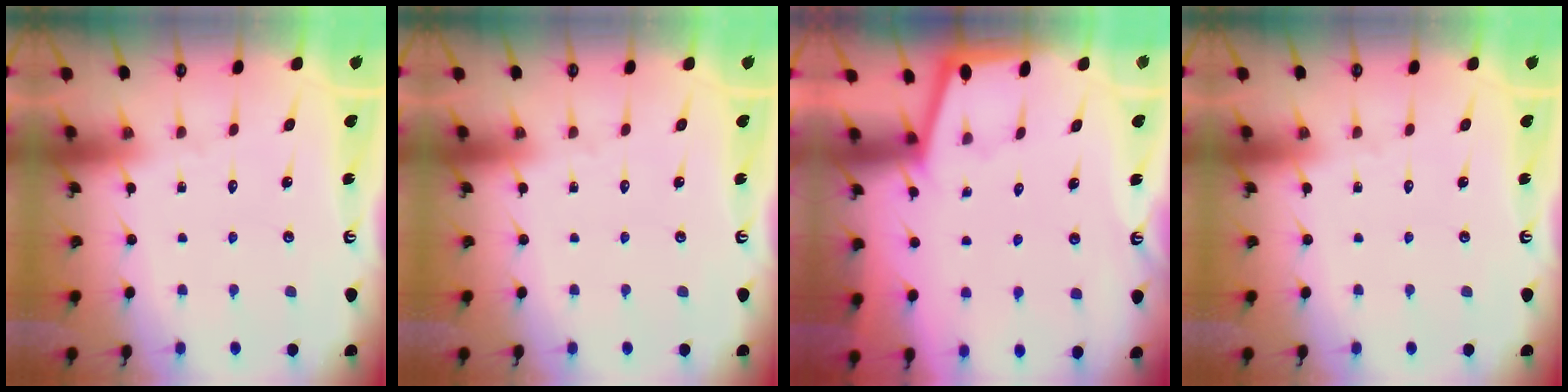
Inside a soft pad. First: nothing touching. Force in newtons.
{"total": 0.0}
{"total": 1.4, "press": 1.4, "slide": 0.2}
{"total": 0.0}